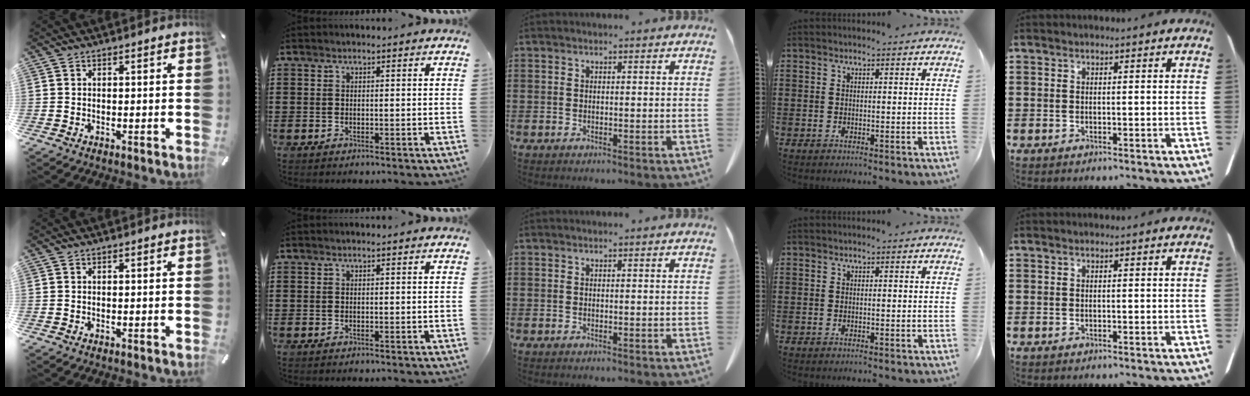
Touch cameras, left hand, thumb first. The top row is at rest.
{}